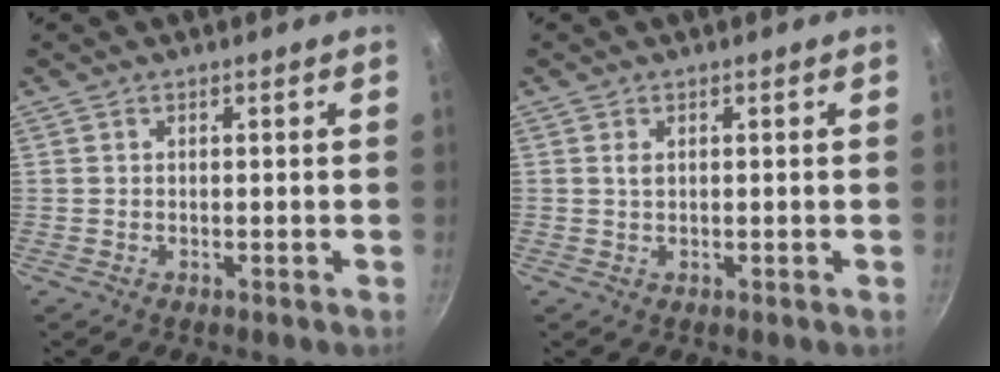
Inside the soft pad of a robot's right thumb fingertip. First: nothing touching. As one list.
[{"total": 1.1, "force": [0.4, 0.7, 0.8], "torque": [-0.014, 0.000, 0.007]}]